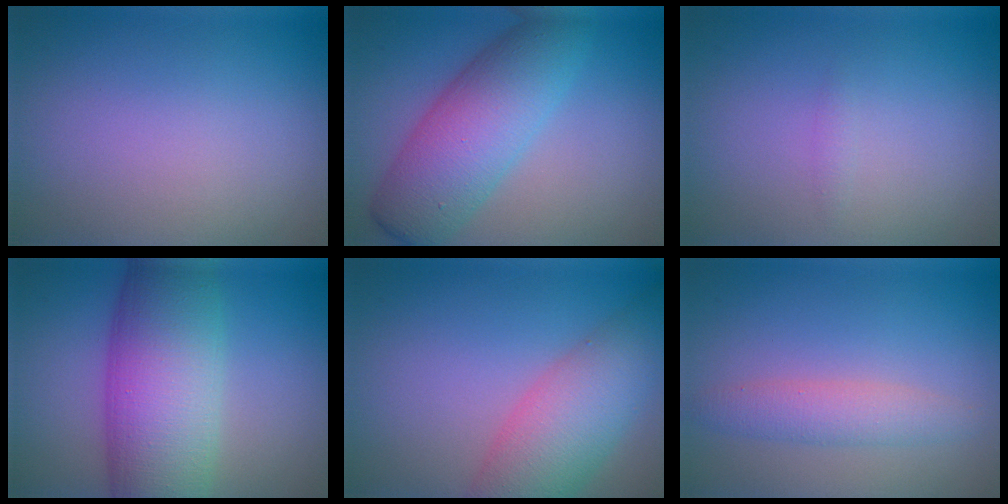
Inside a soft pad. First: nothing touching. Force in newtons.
{"total": 7.6, "press": 7.6, "slide": 0.2}
{"total": 0.6, "press": 0.6, "slide": 0.0}
{"total": 11.4, "press": 11.4, "slide": 0.4}
{"total": 7.0, "press": 7.0, "slide": 0.3}
{"total": 2.4, "press": 2.4, "slide": 0.1}